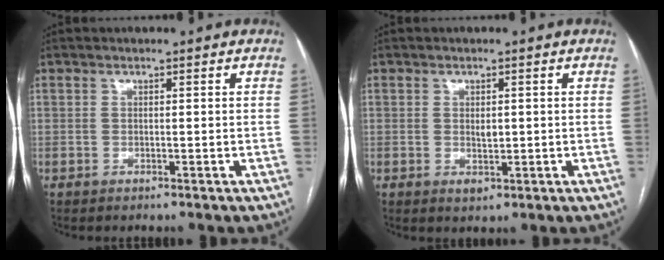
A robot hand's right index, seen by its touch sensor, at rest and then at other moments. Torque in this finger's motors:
{"motor_torque": [-0.07, -0.01, 0.02, 0.01]}